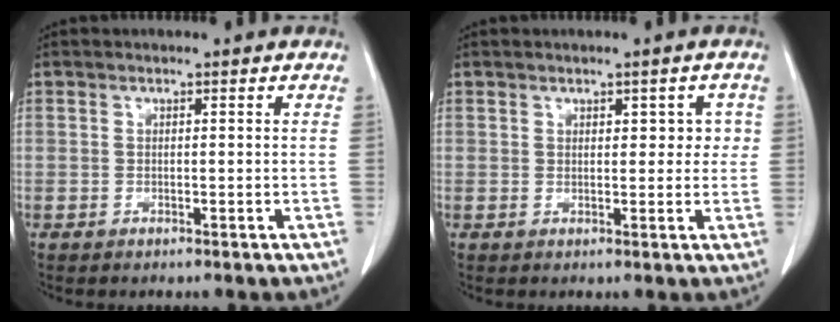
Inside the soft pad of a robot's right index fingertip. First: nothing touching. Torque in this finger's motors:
{"motor_torque": [-0.15, -0.02, 0.01, -0.01]}